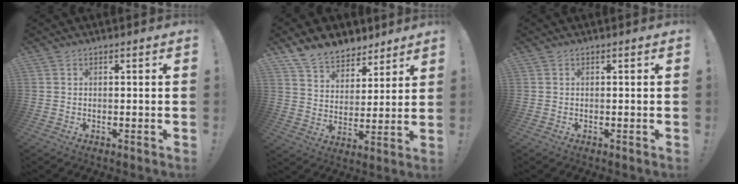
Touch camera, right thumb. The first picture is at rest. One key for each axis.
{"total": 10.6, "fx": 8.7, "fy": 5.7, "fz": 2.0, "tx": -0.052, "ty": -0.066, "tz": 0.171}
{"total": 0.0}